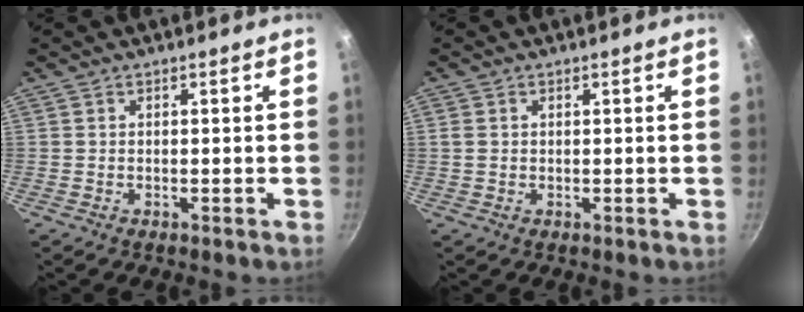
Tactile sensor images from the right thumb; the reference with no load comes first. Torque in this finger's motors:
{"motor_torque": [-0.22, -0.28, -0.36, 0.35, -0.09]}